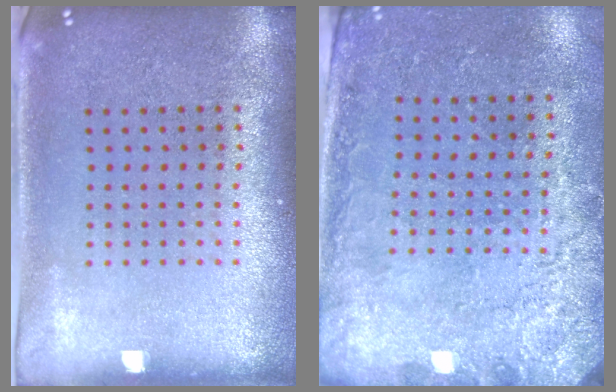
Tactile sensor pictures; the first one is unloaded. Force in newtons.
{"total": 2.5, "press": 2.1, "slide": 1.3}